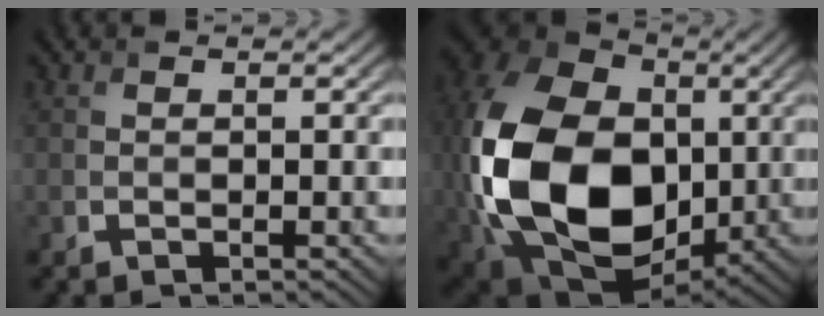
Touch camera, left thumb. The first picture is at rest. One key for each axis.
{"total": 21.8, "fx": -1.5, "fy": 15.3, "fz": 15.4, "tx": -0.397, "ty": -0.020, "tz": -0.023}